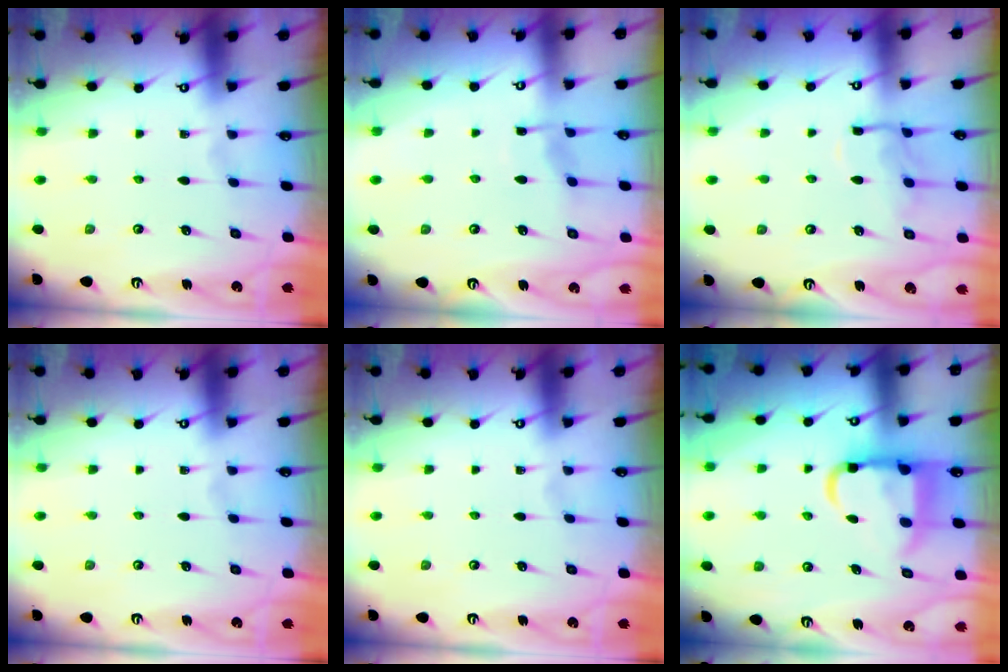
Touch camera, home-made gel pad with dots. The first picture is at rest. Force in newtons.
{"total": 4.7, "press": 4.6, "slide": 0.6}
{"total": 9.8, "press": 9.8, "slide": 0.6}
{"total": 0.0}
{"total": 0.0}
{"total": 12.0, "press": 11.9, "slide": 1.6}